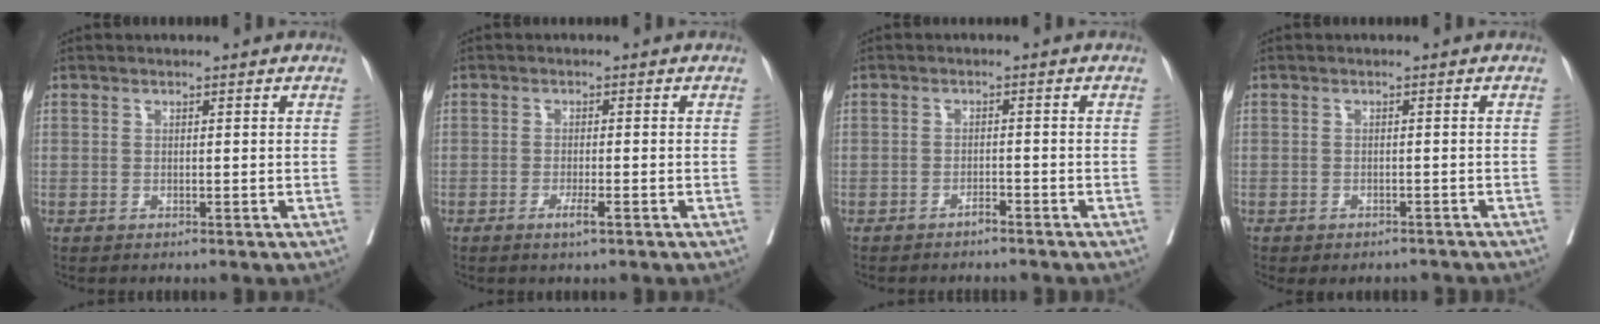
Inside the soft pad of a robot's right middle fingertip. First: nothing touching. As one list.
[{"total": 2.1, "force": [-1.2, 0.0, 1.8], "torque": [-0.029, -0.003, -0.021]}, {"total": 1.8, "force": [-1.6, 0.2, 0.6], "torque": [-0.010, 0.000, -0.022]}, {"total": 3.9, "force": [-3.4, 1.6, 0.9], "torque": [-0.002, 0.007, -0.042]}]